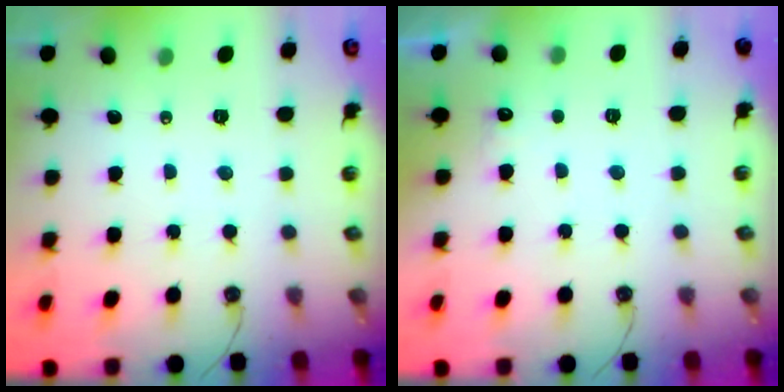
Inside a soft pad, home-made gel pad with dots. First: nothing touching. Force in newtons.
{"total": 4.7, "press": 4.6, "slide": 1.0}